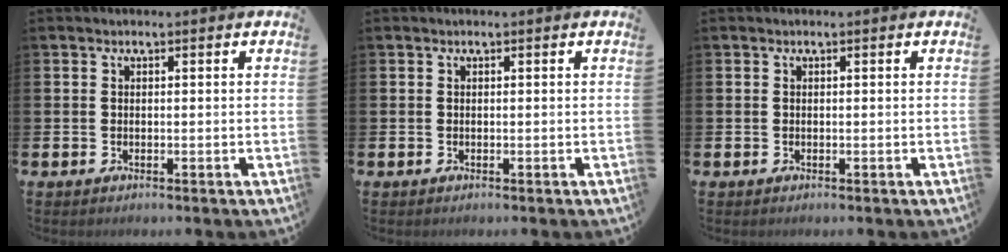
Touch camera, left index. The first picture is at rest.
{"total": 0.0}
{"total": 0.0}